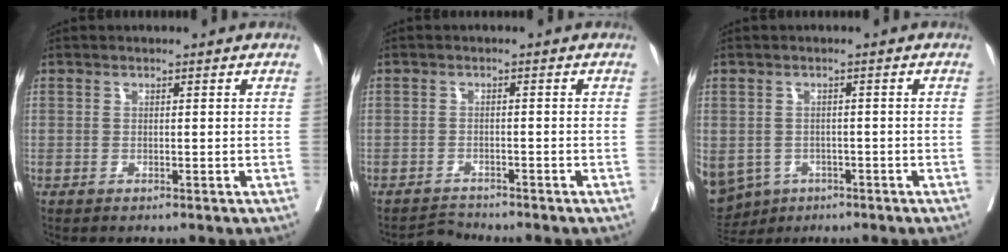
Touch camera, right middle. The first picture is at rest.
{"total": 2.1, "force": [-2.0, -0.2, -0.7], "torque": [0.012, -0.015, -0.032]}
{"total": 16.2, "force": [-7.2, 13.1, 6.2], "torque": [-0.206, -0.010, -0.092]}